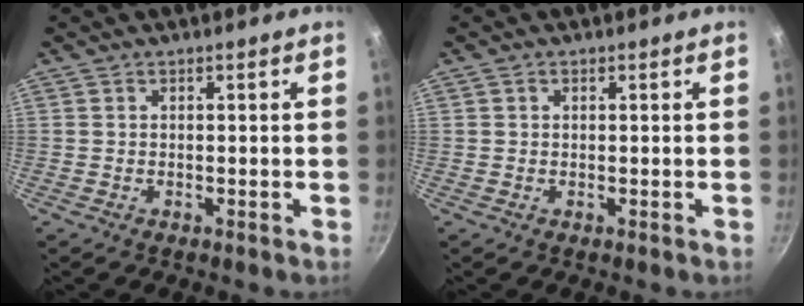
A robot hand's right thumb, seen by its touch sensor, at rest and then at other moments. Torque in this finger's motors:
{"motor_torque": [-0.17, -0.36, -0.30, -0.08, -0.03]}